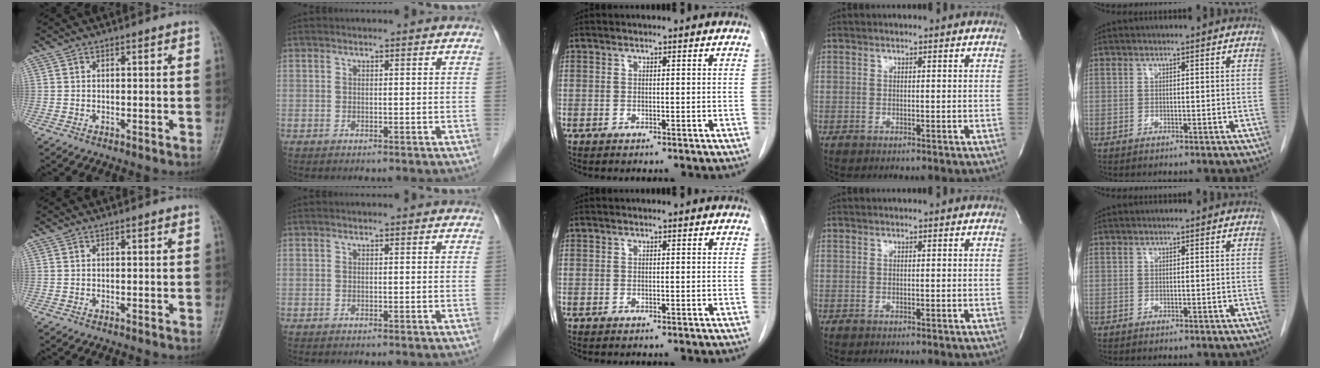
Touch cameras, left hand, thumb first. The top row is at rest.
{}